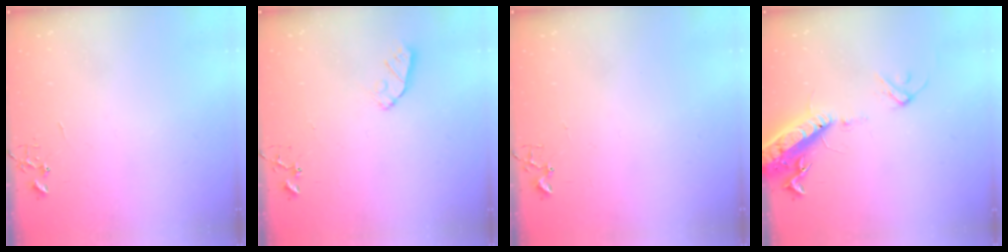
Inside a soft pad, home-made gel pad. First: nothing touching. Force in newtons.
{"total": 4.5, "press": 4.5, "slide": 0.6}
{"total": 1.9, "press": 1.9, "slide": 0.2}
{"total": 15.6, "press": 15.2, "slide": 3.5}